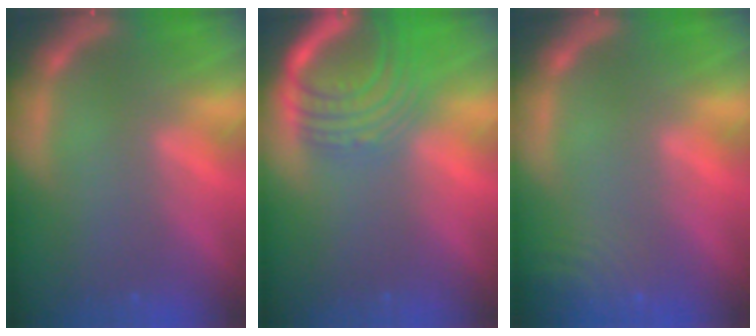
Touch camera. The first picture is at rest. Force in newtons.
{"total": 8.5}
{"total": 6.1}